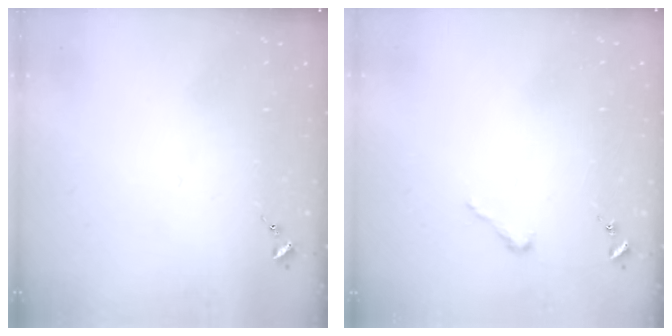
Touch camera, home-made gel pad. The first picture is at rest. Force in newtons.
{"total": 2.5, "press": 2.5, "slide": 0.2}